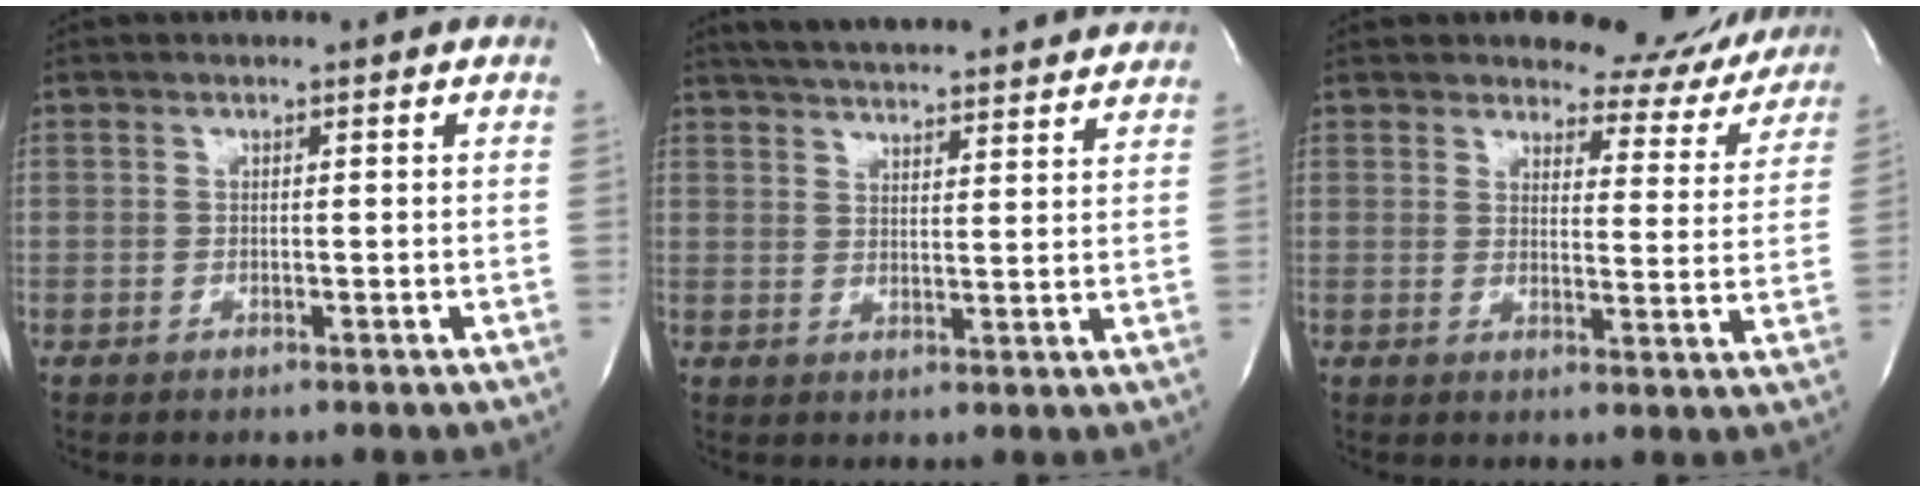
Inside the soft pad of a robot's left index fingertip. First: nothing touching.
{"total": 20.9, "force": [19.3, 2.7, 7.7], "torque": [-0.127, 0.014, 0.255]}
{"total": 10.0, "force": [9.5, 3.1, 0.5], "torque": [0.016, -0.039, 0.095]}